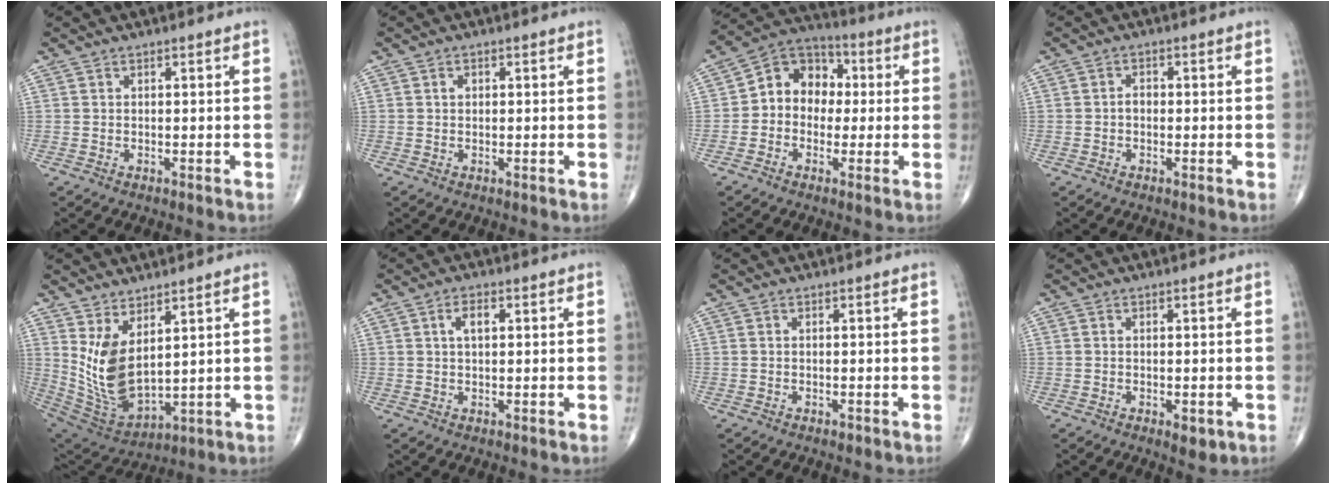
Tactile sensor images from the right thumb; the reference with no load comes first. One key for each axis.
{"total": 1.3, "fx": 0.3, "fy": 1.0, "fz": 0.8, "tx": -0.010, "ty": 0.003, "tz": 0.005}
{"total": 10.7, "fx": 0.3, "fy": 8.7, "fz": 6.1, "tx": -0.058, "ty": 0.034, "tz": -0.010}
{"total": 1.5, "fx": -0.4, "fy": 1.1, "fz": 1.0, "tx": -0.007, "ty": 0.005, "tz": -0.010}
{"total": 12.7, "fx": 4.0, "fy": 6.2, "fz": 10.3, "tx": -0.192, "ty": -0.038, "tz": 0.103}
{"total": 3.3, "fx": 0.9, "fy": 1.7, "fz": 2.7, "tx": -0.047, "ty": 0.004, "tz": 0.016}
{"total": 0.6, "fx": -0.4, "fy": 0.3, "fz": 0.4, "tx": -0.004, "ty": -0.001, "tz": -0.007}
{"total": 2.8, "fx": -1.0, "fy": 1.3, "fz": 2.2, "tx": -0.024, "ty": -0.003, "tz": -0.010}